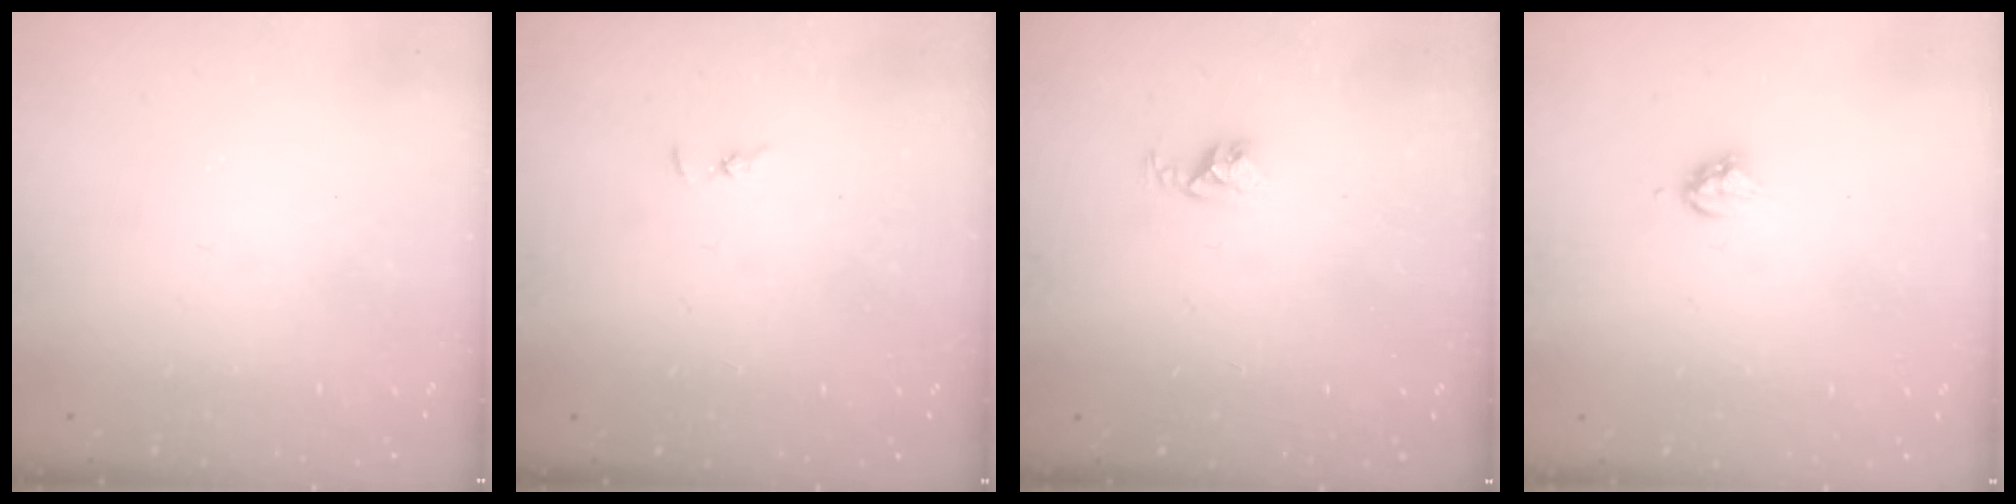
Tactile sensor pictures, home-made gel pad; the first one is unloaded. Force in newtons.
{"total": 1.3, "press": 1.2, "slide": 0.3}
{"total": 2.5, "press": 2.5, "slide": 0.4}
{"total": 4.2, "press": 4.1, "slide": 0.5}